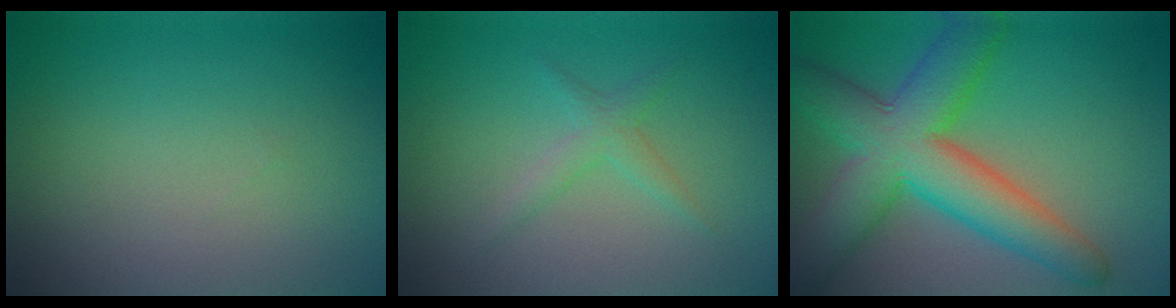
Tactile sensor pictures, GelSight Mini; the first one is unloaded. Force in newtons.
{"total": 1.6, "press": 1.6, "slide": 0.1}
{"total": 10.0, "press": 10.0, "slide": 0.2}